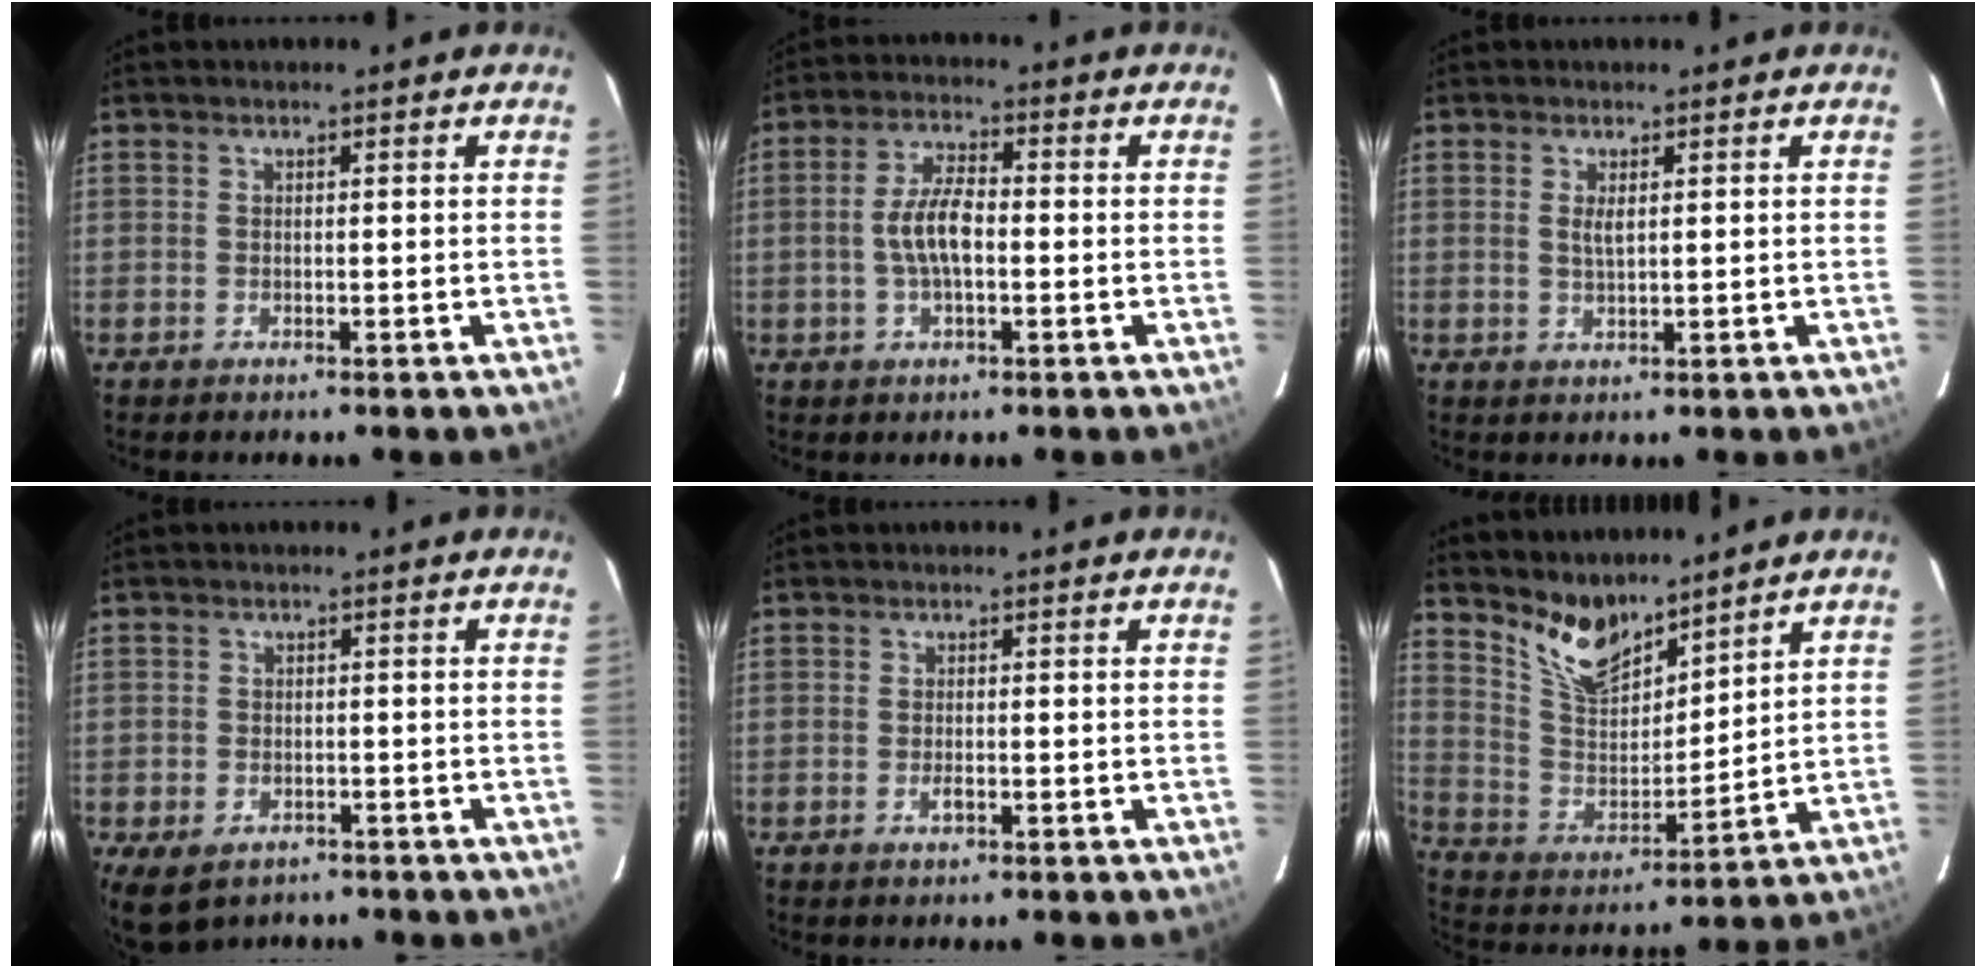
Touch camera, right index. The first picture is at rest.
{"total": 6.3, "force": [-1.0, 2.1, 5.8], "torque": [-0.118, 0.008, -0.020]}
{"total": 1.8, "force": [0.5, 0.3, 1.7], "torque": [-0.034, -0.002, 0.009]}
{"total": 6.6, "force": [-3.5, 4.7, 3.0], "torque": [-0.065, -0.010, -0.047]}
{"total": 1.3, "force": [-0.6, 0.3, 1.1], "torque": [-0.023, -0.002, -0.012]}
{"total": 11.3, "force": [9.4, 4.2, 4.7], "torque": [-0.099, -0.002, 0.187]}